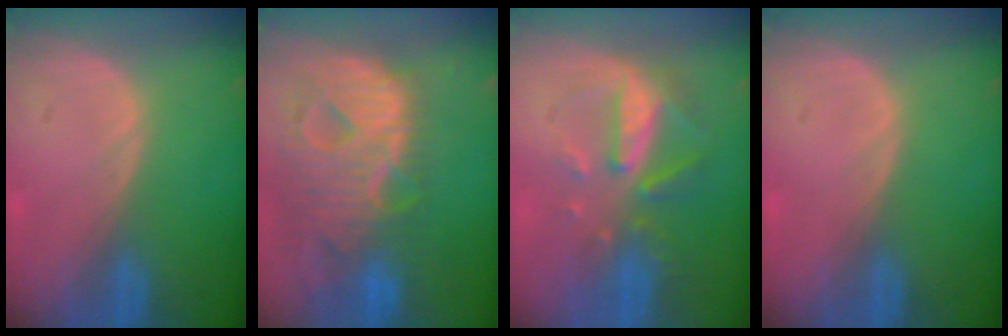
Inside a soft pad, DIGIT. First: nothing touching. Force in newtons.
{"total": 12.9, "press": 11.0, "slide": 6.9}
{"total": 8.0, "press": 7.3, "slide": 3.3}
{"total": 0.0}